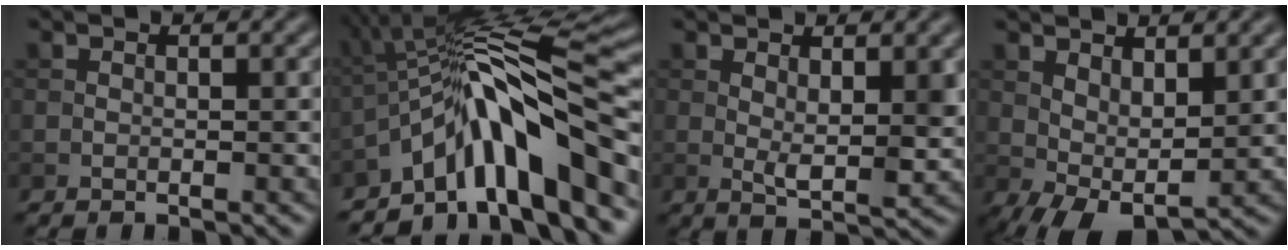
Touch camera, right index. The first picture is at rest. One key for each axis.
{"total": 11.6, "fx": -5.3, "fy": 2.7, "fz": 10.0, "tx": -0.146, "ty": 0.020, "tz": -0.094}
{"total": 3.4, "fx": 1.0, "fy": 1.1, "fz": 3.1, "tx": -0.050, "ty": -0.008, "tz": 0.022}
{"total": 5.0, "fx": 1.1, "fy": 2.5, "fz": 4.2, "tx": -0.079, "ty": -0.004, "tz": 0.023}